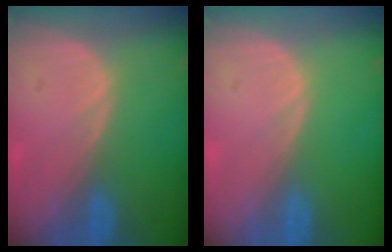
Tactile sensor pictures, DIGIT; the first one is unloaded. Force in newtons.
{"total": 0.0}